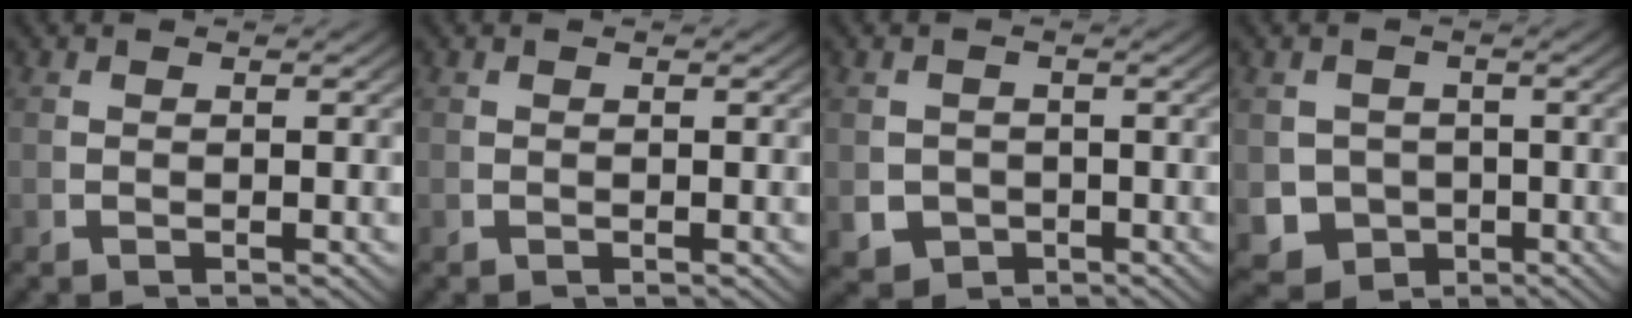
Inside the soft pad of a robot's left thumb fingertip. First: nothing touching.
{"total": 0.0}
{"total": 5.0, "force": [-1.7, 4.3, 1.9], "torque": [-0.045, -0.032, -0.015]}
{"total": 8.8, "force": [-3.0, 7.7, 3.1], "torque": [-0.069, -0.052, -0.032]}